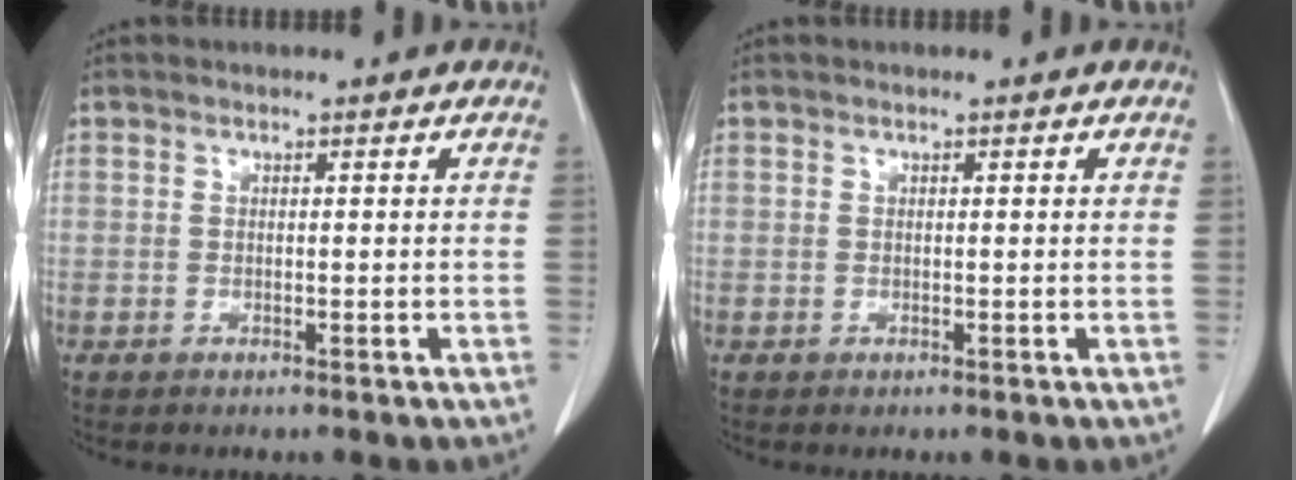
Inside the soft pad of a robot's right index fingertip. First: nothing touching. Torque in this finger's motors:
{"motor_torque": [-0.04, -0.01, -0.04, -0.01]}